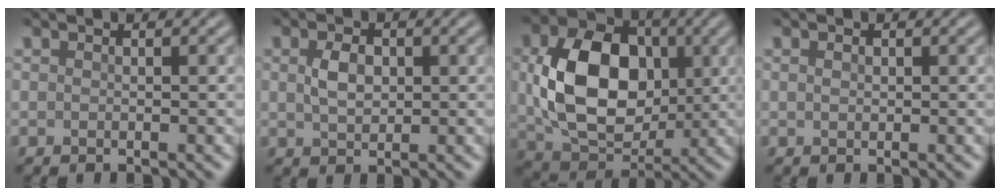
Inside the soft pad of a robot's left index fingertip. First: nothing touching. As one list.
[{"total": 2.7, "force": [0.5, 1.8, 1.9], "torque": [-0.043, 0.002, 0.010]}, {"total": 10.8, "force": [0.7, 7.7, 7.5], "torque": [-0.151, 0.000, 0.020]}, {"total": 0.7, "force": [0.3, 0.5, 0.5], "torque": [-0.010, 0.000, 0.005]}]